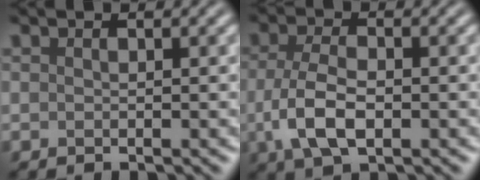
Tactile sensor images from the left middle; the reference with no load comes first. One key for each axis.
{"total": 4.7, "fx": -1.1, "fy": 2.4, "fz": 3.9, "tx": -0.088, "ty": -0.003, "tz": -0.024}